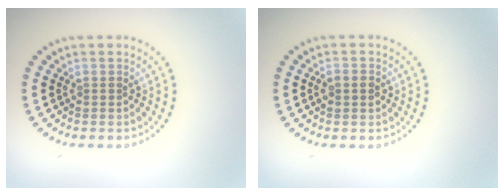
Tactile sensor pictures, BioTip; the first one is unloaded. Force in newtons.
{"total": 1.2, "press": 1.1, "slide": 0.1}